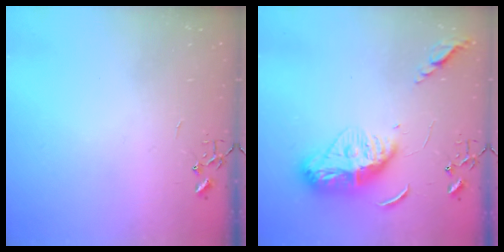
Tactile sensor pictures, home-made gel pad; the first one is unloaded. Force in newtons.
{"total": 13.7, "press": 13.7, "slide": 1.4}